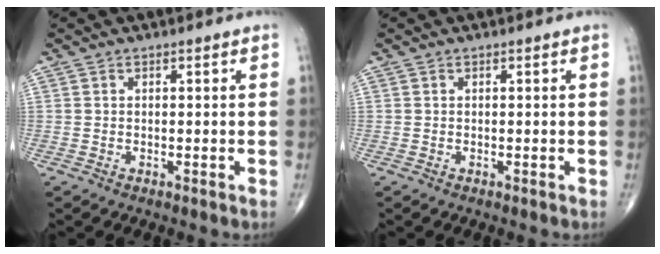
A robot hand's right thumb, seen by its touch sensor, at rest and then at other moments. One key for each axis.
{"total": 0.0}